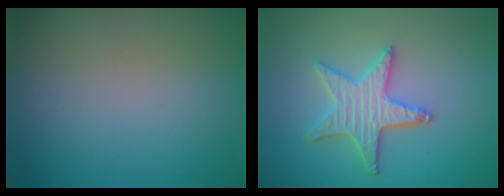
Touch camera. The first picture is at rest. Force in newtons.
{"total": 4.1, "press": 3.6, "slide": 1.8}